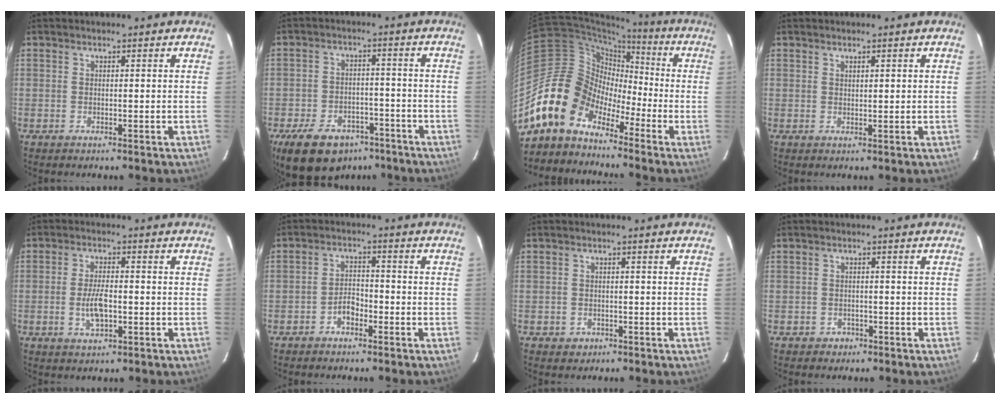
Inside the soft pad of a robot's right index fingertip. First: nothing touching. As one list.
[{"total": 15.0, "force": [-9.8, 8.9, 7.0], "torque": [-0.163, 0.010, -0.139]}, {"total": 11.9, "force": [-8.6, 6.3, 5.2], "torque": [-0.092, 0.029, -0.187]}, {"total": 1.0, "force": [0.7, 0.4, 0.7], "torque": [-0.011, 0.003, 0.013]}, {"total": 5.7, "force": [-1.4, 2.4, 5.0], "torque": [-0.099, -0.003, -0.023]}, {"total": 3.4, "force": [-2.3, 1.9, 1.7], "torque": [-0.038, 0.010, -0.039]}, {"total": 2.7, "force": [-1.2, 2.3, 0.5], "torque": [-0.015, 0.003, -0.014]}, {"total": 2.8, "force": [-1.5, 2.3, 0.3], "torque": [-0.014, 0.007, -0.020]}]